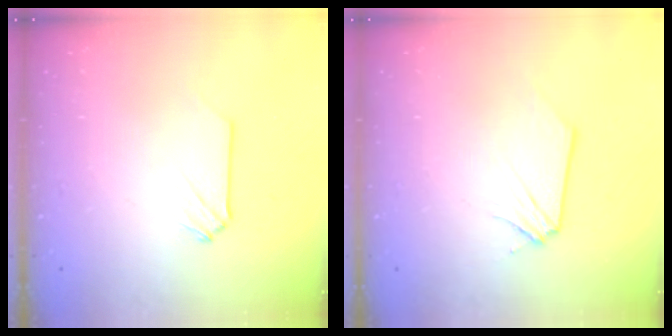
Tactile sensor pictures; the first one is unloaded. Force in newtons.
{"total": 0.0}